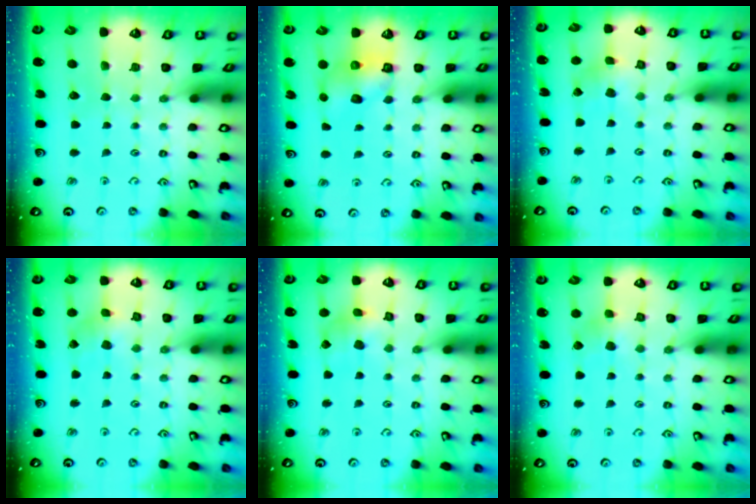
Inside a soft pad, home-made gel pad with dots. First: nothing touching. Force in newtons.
{"total": 6.5, "press": 6.5, "slide": 0.6}
{"total": 1.5, "press": 1.5, "slide": 0.0}
{"total": 2.3, "press": 2.2, "slide": 0.3}
{"total": 4.6, "press": 4.6, "slide": 0.4}
{"total": 5.8, "press": 5.7, "slide": 0.7}